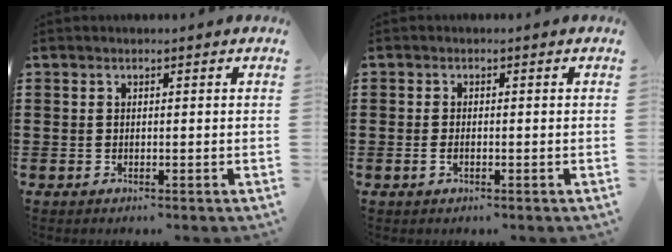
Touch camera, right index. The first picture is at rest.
{"total": 1.2, "force": [-0.4, 0.5, 1.0], "torque": [-0.020, -0.003, -0.007]}